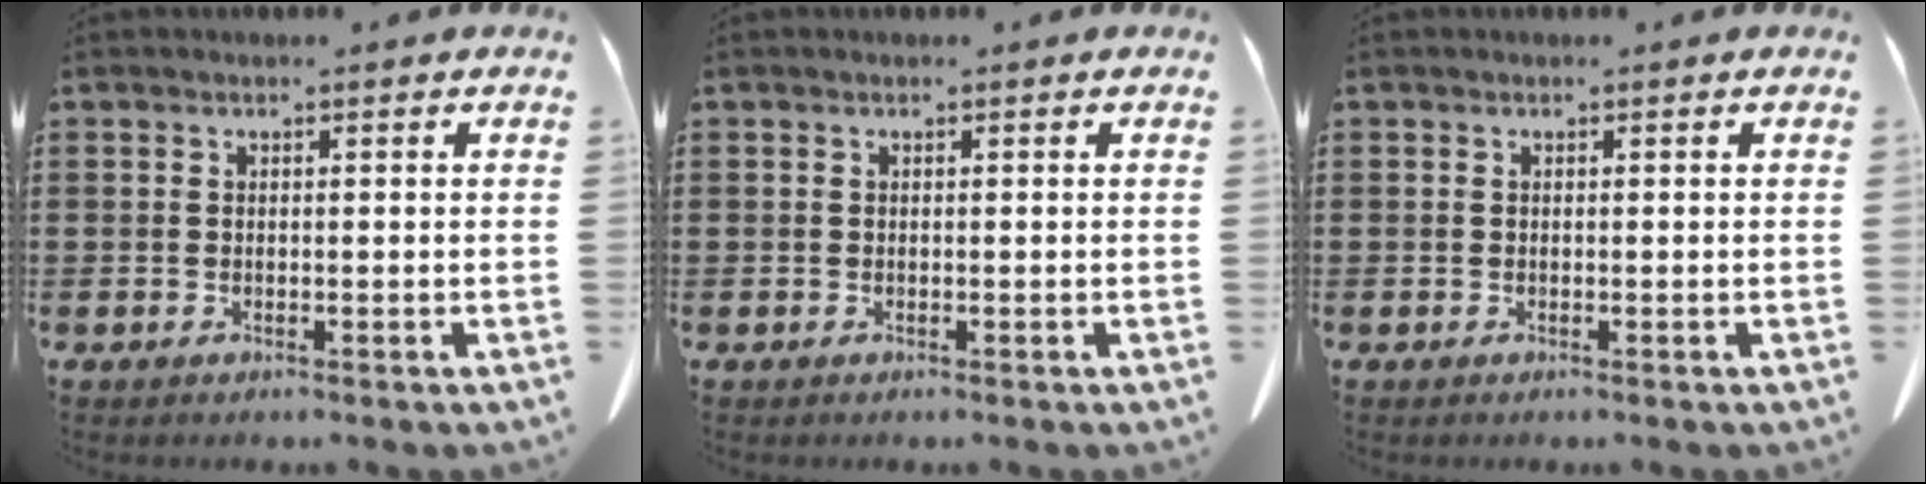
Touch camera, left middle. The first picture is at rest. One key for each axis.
{"total": 0.0}
{"total": 0.0}